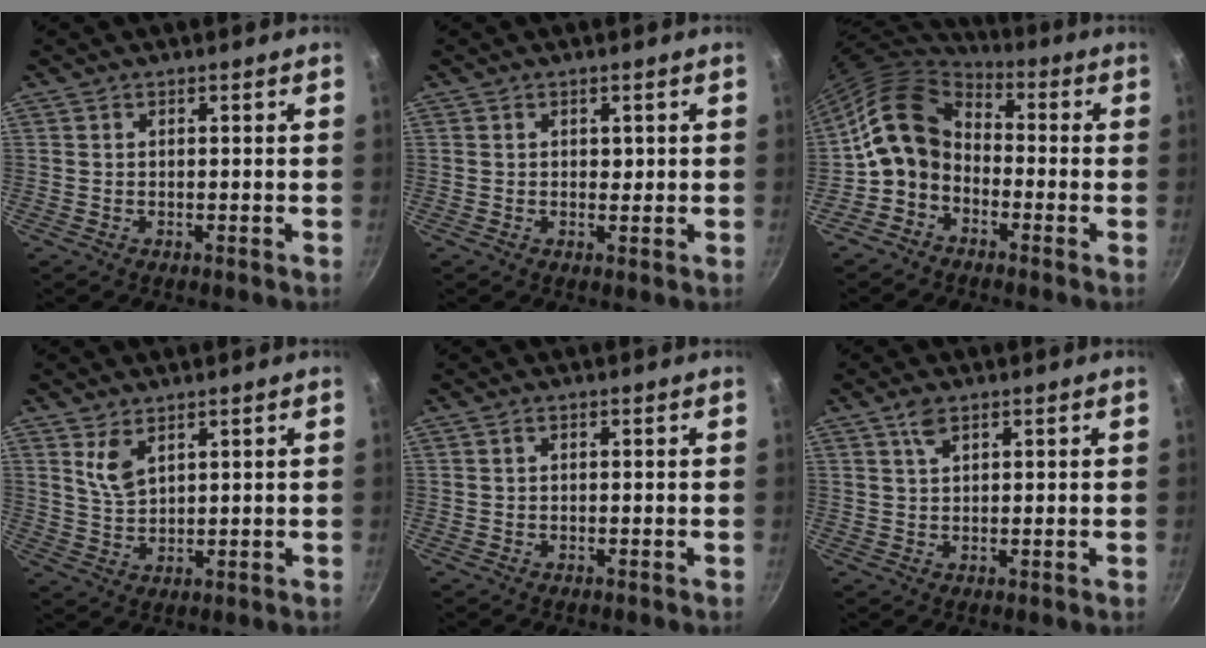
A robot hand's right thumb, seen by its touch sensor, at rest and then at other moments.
{"total": 1.3, "force": [0.4, 0.9, 0.9], "torque": [-0.004, -0.005, 0.005]}
{"total": 10.9, "force": [-2.2, 8.6, 6.2], "torque": [-0.089, 0.044, -0.060]}
{"total": 4.9, "force": [2.8, 2.4, 3.2], "torque": [-0.057, -0.024, 0.060]}
{"total": 0.7, "force": [0.3, 0.4, 0.5], "torque": [-0.010, 0.003, 0.006]}
{"total": 3.1, "force": [1.8, 1.4, 2.1], "torque": [-0.035, -0.006, 0.037]}